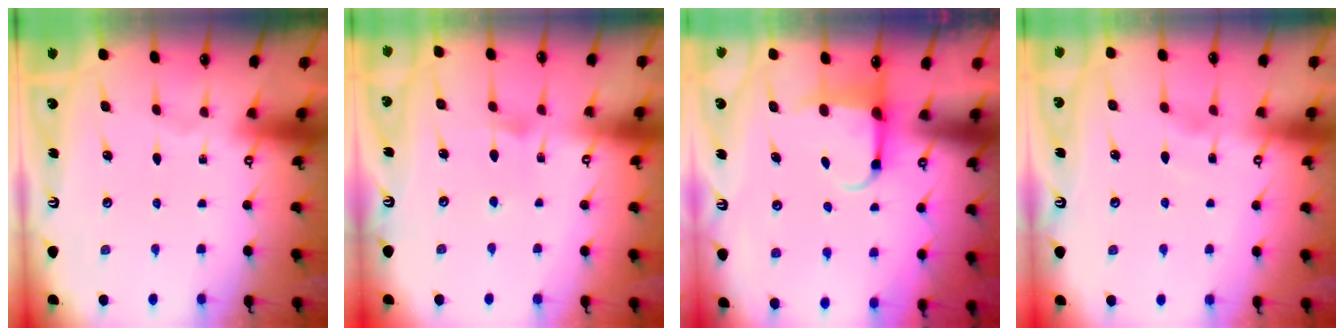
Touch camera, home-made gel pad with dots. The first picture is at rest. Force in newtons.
{"total": 5.0, "press": 4.9, "slide": 0.6}
{"total": 5.3, "press": 5.2, "slide": 1.1}
{"total": 3.5, "press": 3.5, "slide": 0.5}